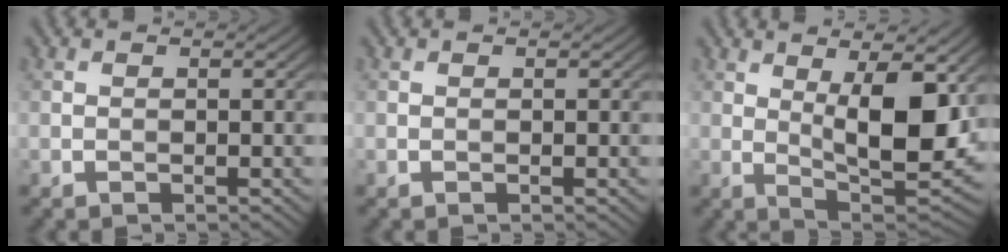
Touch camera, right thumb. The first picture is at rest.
{"total": 0.0}
{"total": 12.2, "force": [2.8, 4.3, 11.1], "torque": [-0.177, -0.009, 0.046]}